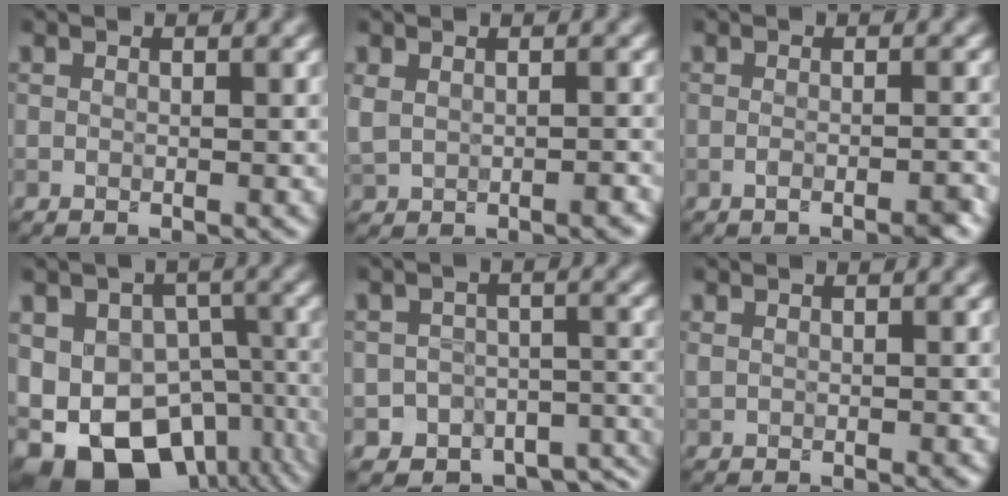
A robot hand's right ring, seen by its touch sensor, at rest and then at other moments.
{"total": 2.2, "force": [-0.2, 1.5, 1.5], "torque": [-0.032, -0.009, 0.004]}
{"total": 2.0, "force": [-1.2, 0.5, 1.6], "torque": [-0.013, 0.005, -0.024]}
{"total": 14.8, "force": [-5.8, 10.0, 9.2], "torque": [-0.148, -0.021, -0.077]}
{"total": 7.0, "force": [-4.8, 4.6, 2.1], "torque": [-0.006, -0.013, -0.061]}
{"total": 0.8, "force": [0.4, 0.3, 0.7], "torque": [-0.014, 0.000, 0.011]}